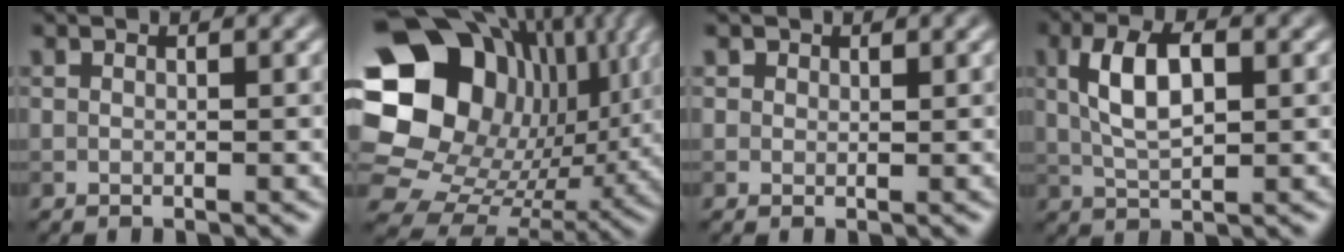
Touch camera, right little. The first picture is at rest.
{"total": 21.1, "force": [5.1, 17.7, 10.4], "torque": [-0.214, 0.012, 0.088]}
{"total": 0.9, "force": [0.6, 0.7, 0.2], "torque": [-0.002, -0.003, 0.002]}
{"total": 5.1, "force": [1.1, 2.1, 4.5], "torque": [-0.089, 0.007, 0.021]}